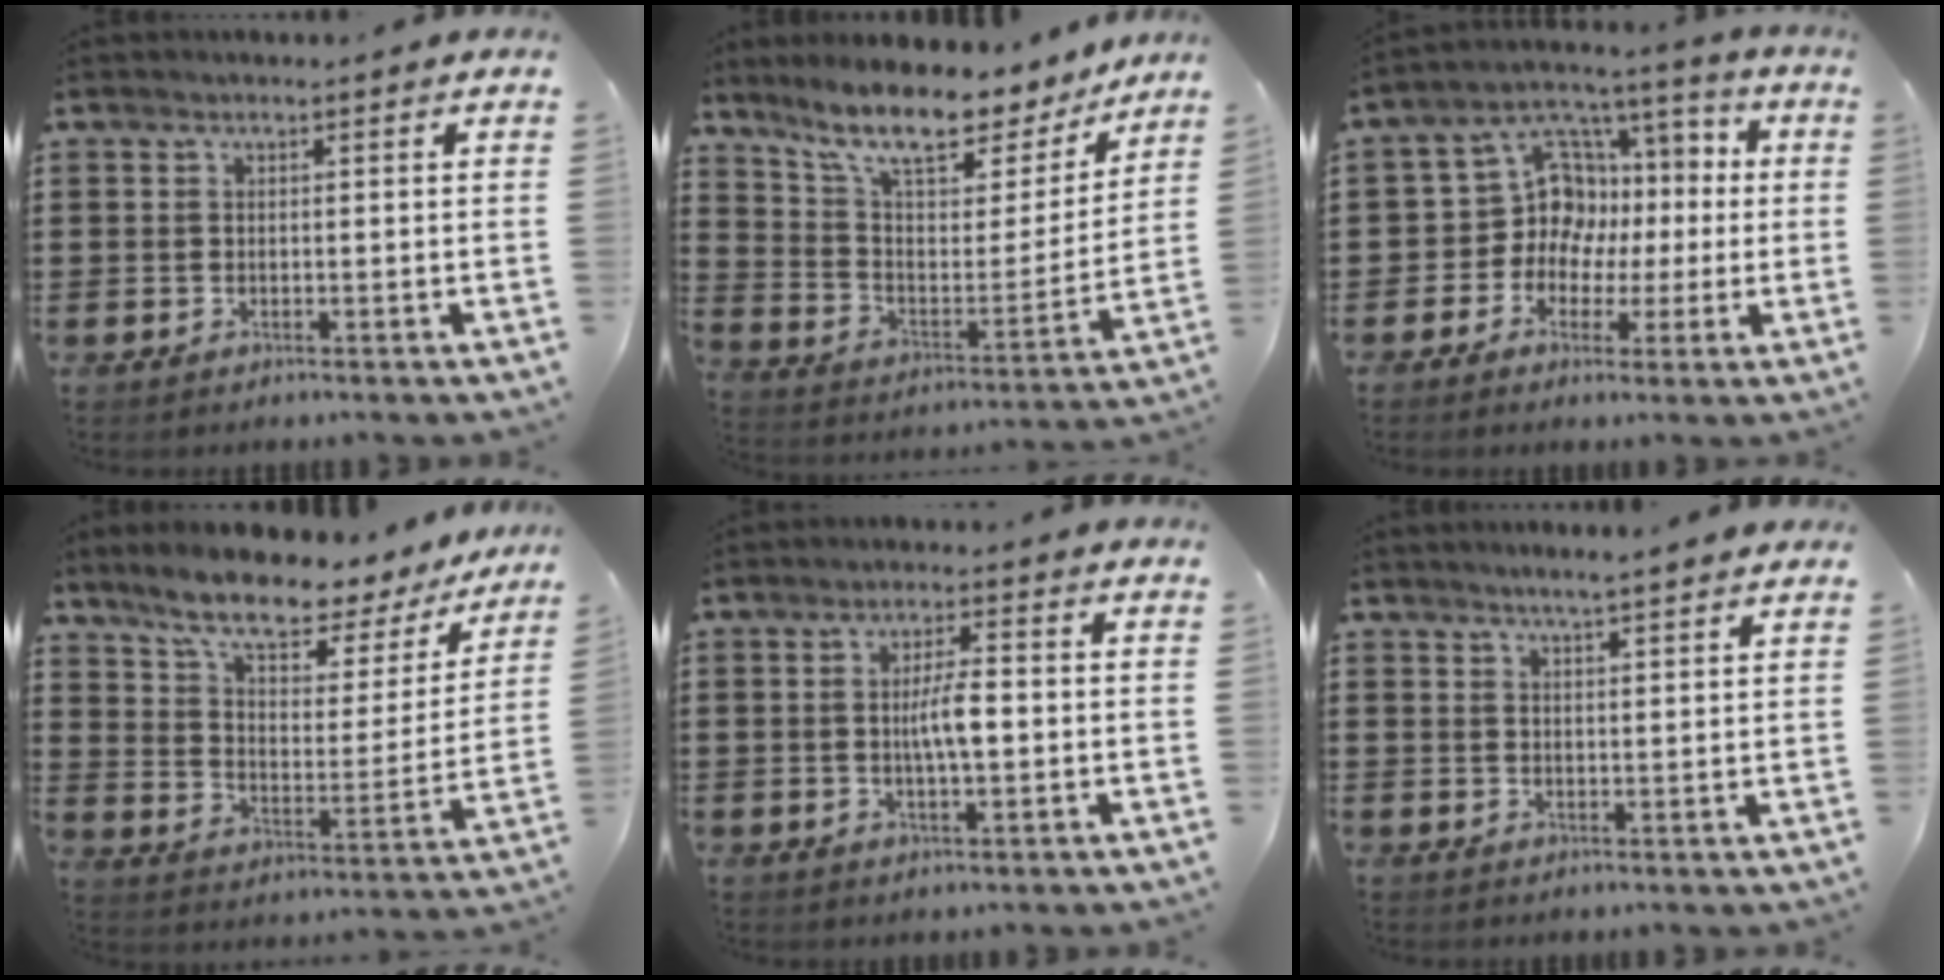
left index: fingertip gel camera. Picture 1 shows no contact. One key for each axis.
{"total": 10.8, "fx": 9.0, "fy": 2.7, "fz": 5.4, "tx": -0.129, "ty": -0.061, "tz": 0.151}
{"total": 10.1, "fx": -0.5, "fy": 9.5, "fz": 3.5, "tx": -0.115, "ty": -0.006, "tz": -0.008}
{"total": 9.1, "fx": 7.4, "fy": 2.1, "fz": 4.8, "tx": -0.108, "ty": -0.049, "tz": 0.121}
{"total": 4.9, "fx": -0.2, "fy": 1.3, "fz": 4.7, "tx": -0.091, "ty": 0.002, "tz": -0.009}
{"total": 2.3, "fx": 2.1, "fy": -0.2, "fz": 0.8, "tx": -0.019, "ty": -0.003, "tz": 0.039}